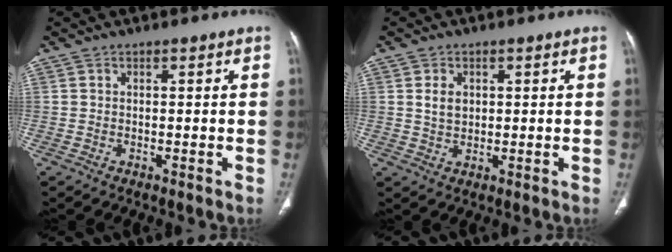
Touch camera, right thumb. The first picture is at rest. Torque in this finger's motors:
{"motor_torque": [0.68, 0.61, 0.33, 0.10, 0.02]}